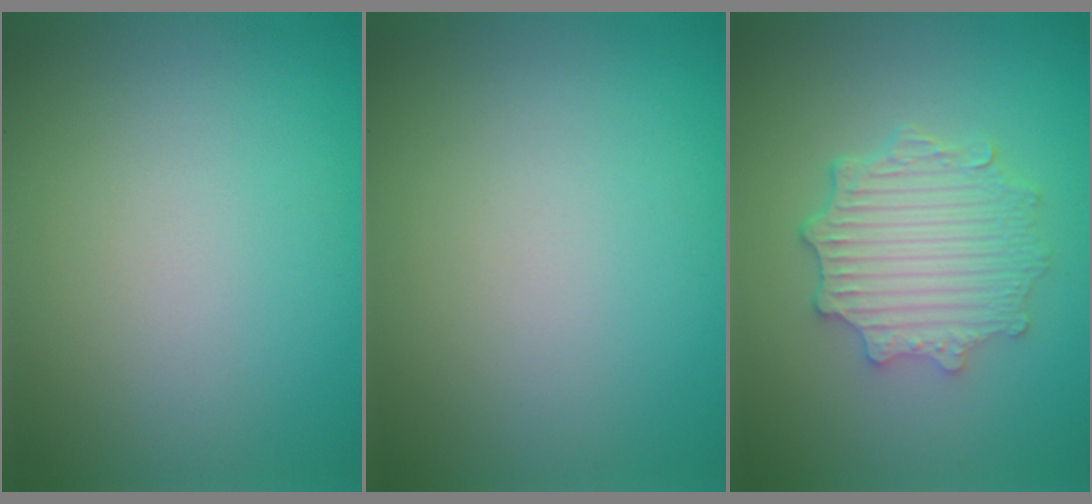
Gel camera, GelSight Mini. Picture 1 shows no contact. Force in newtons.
{"total": 0.0}
{"total": 4.6, "press": 3.8, "slide": 2.6}